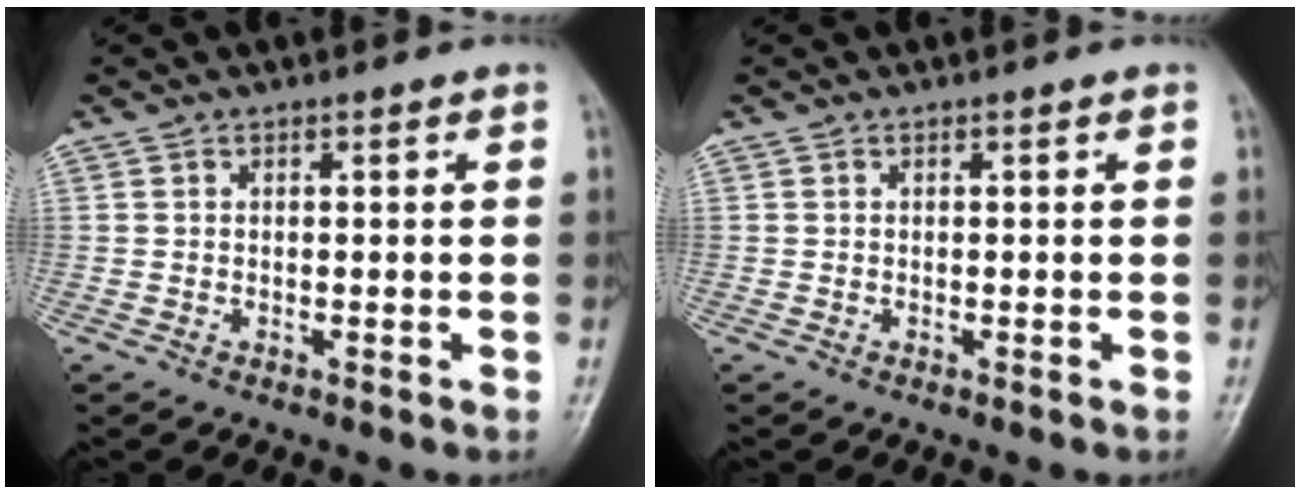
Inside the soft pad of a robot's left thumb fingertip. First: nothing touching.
{"total": 0.0}